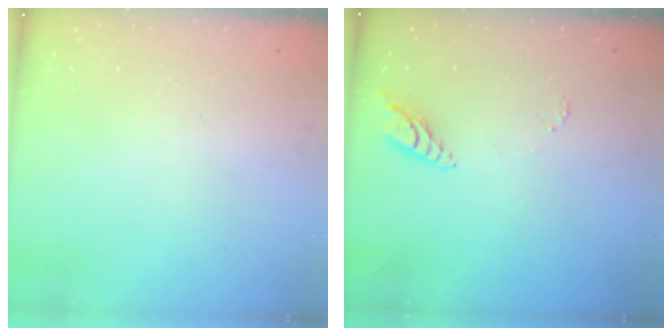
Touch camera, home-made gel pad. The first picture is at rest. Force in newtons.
{"total": 8.0, "press": 7.9, "slide": 1.0}